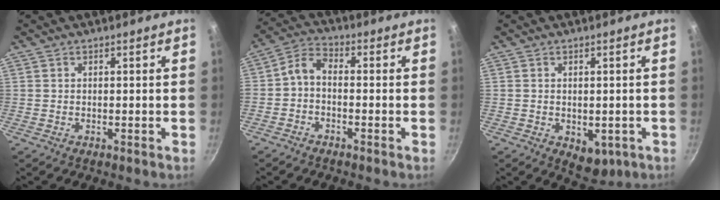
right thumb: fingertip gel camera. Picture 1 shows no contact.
{"total": 4.5, "force": [-1.5, 2.6, 3.3], "torque": [-0.075, 0.034, -0.041]}
{"total": 5.4, "force": [-1.4, 3.7, 3.7], "torque": [-0.031, -0.001, -0.009]}